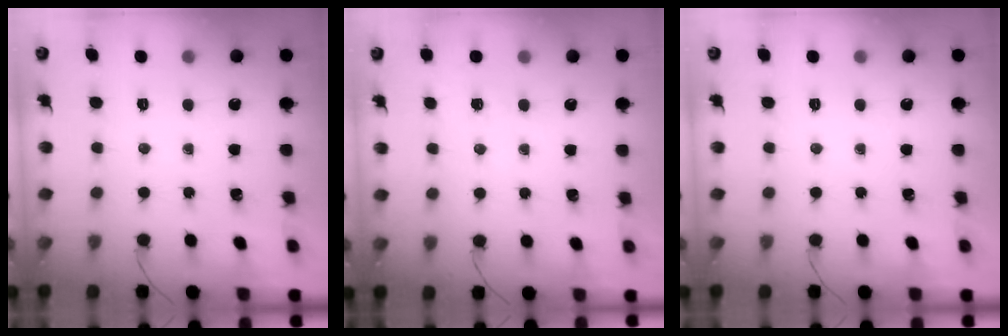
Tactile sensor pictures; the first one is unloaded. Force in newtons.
{"total": 1.9, "press": 0.8, "slide": 1.7}
{"total": 0.0}